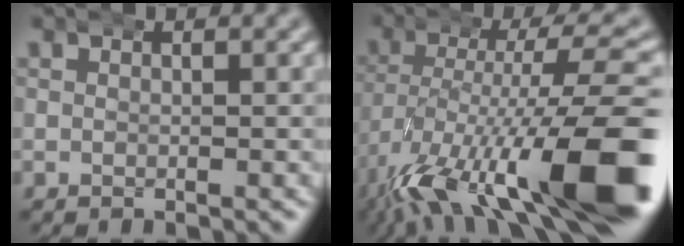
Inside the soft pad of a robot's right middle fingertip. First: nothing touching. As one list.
[{"total": 13.7, "force": [-5.8, 5.0, 11.4], "torque": [-0.203, -0.031, -0.064]}]